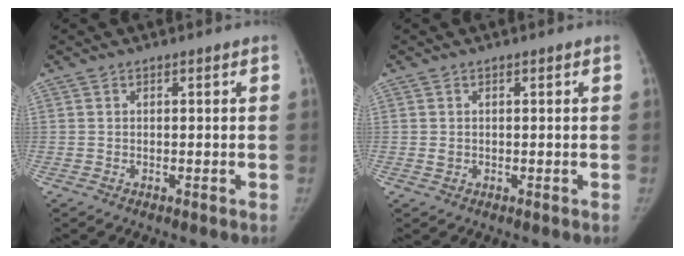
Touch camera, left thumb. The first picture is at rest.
{"total": 0.8, "force": [0.0, 0.7, 0.4], "torque": [-0.005, 0.000, 0.003]}